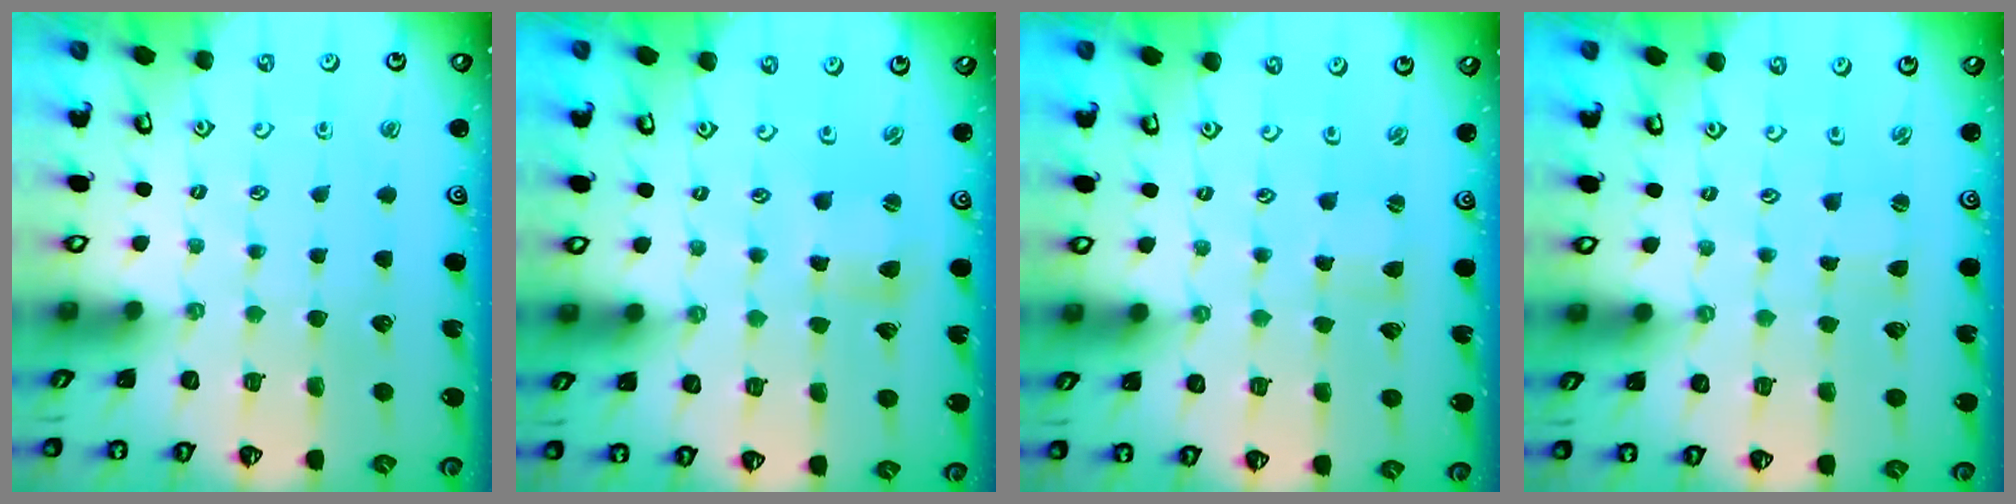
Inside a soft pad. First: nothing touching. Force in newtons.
{"total": 2.7, "press": 2.6, "slide": 0.3}
{"total": 0.9, "press": 0.8, "slide": 0.1}
{"total": 0.5, "press": 0.5, "slide": 0.1}